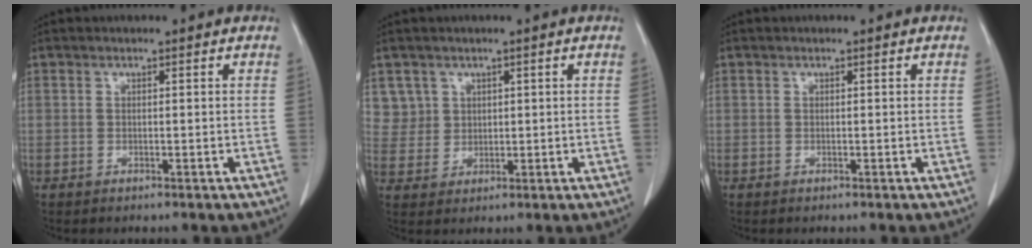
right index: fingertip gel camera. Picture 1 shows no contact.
{"total": 4.4, "force": [2.2, 3.7, -0.5], "torque": [0.026, 0.005, 0.047]}
{"total": 0.0}